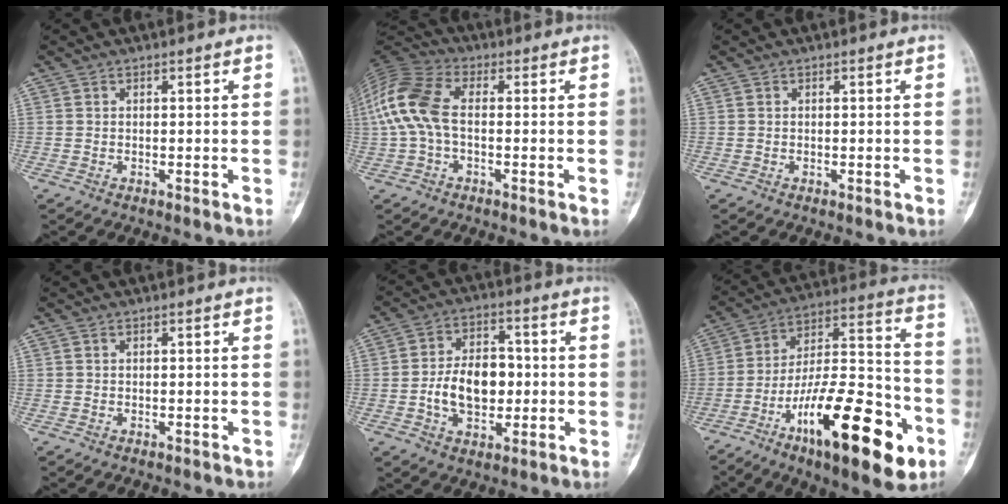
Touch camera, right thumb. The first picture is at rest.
{"total": 12.2, "force": [0.1, 7.0, 10.0], "torque": [-0.229, 0.030, -0.006]}
{"total": 0.0}
{"total": 0.0}
{"total": 11.4, "force": [-1.1, 7.5, 8.5], "torque": [-0.115, 0.020, -0.020]}
{"total": 27.2, "force": [-12.3, 8.9, 22.6], "torque": [-0.339, 0.065, -0.191]}